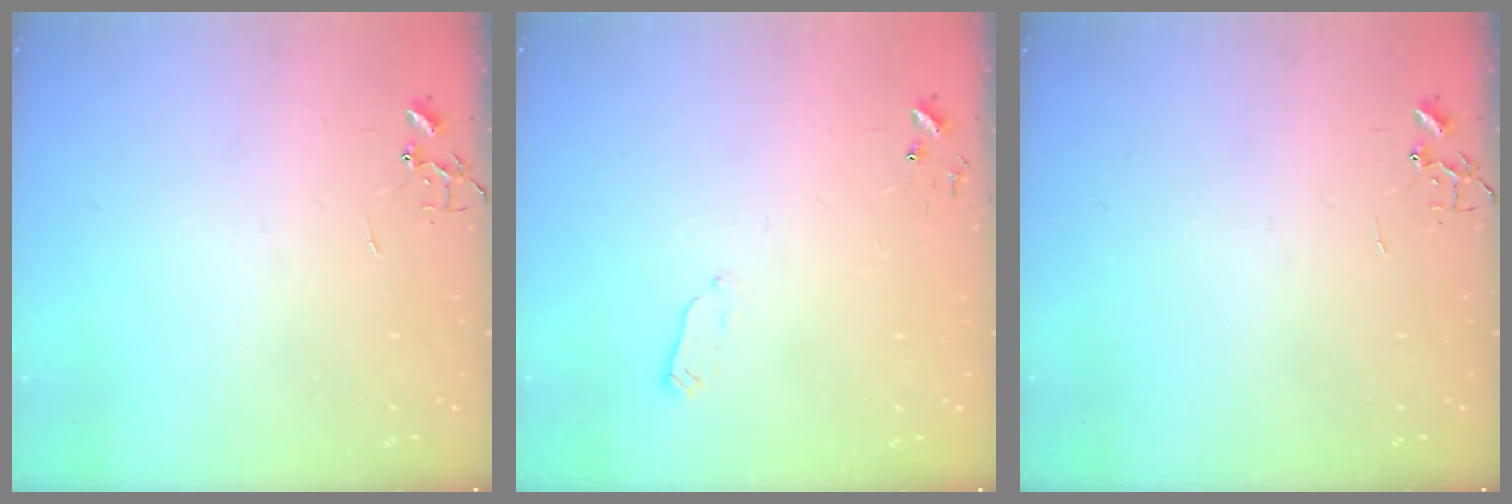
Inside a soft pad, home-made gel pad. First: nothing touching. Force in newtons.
{"total": 3.5, "press": 3.4, "slide": 1.0}
{"total": 0.0}